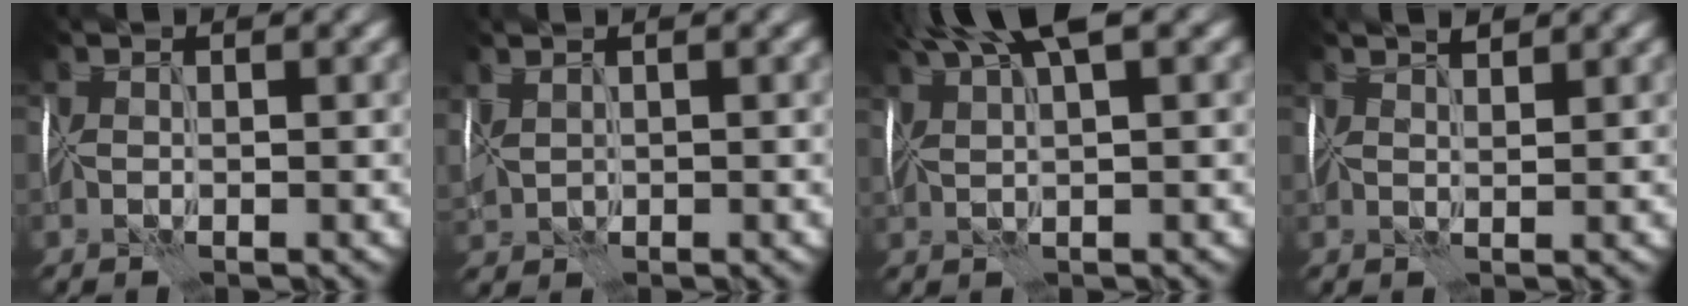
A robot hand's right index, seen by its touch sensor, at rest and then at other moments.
{"total": 2.3, "force": [1.2, 1.4, 1.4], "torque": [-0.052, 0.011, 0.031]}
{"total": 7.7, "force": [4.9, 1.8, 5.7], "torque": [-0.099, 0.028, 0.073]}
{"total": 2.2, "force": [1.9, 0.7, 1.0], "torque": [-0.004, 0.014, 0.021]}